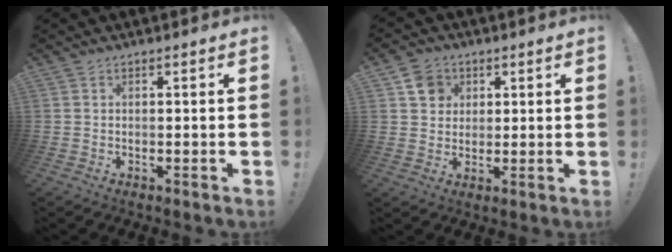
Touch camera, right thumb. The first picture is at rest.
{"total": 7.0, "force": [2.8, 6.3, 1.3], "torque": [-0.012, -0.010, 0.057]}